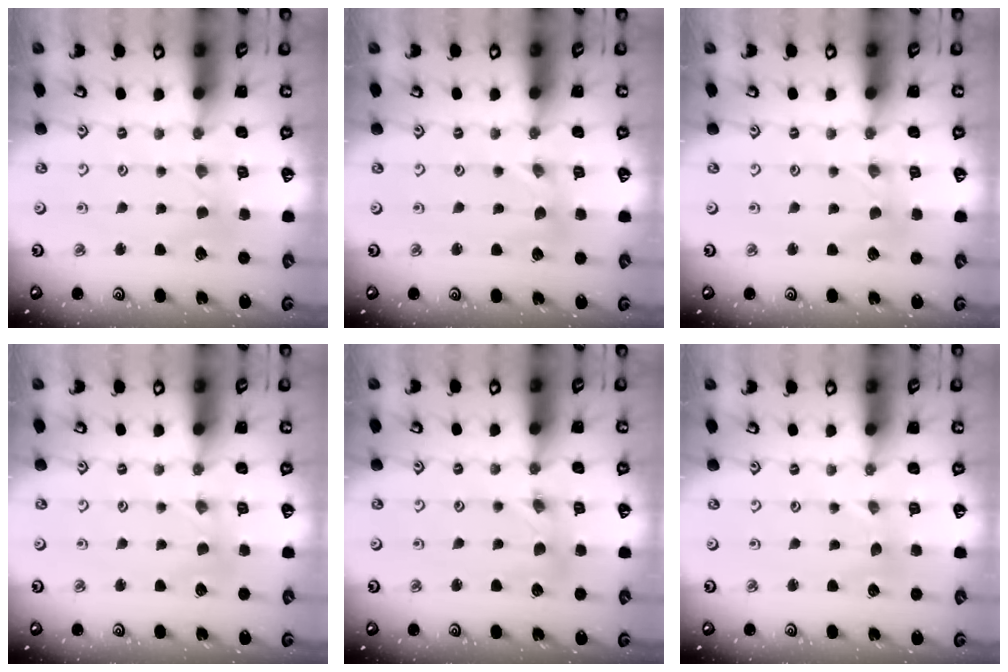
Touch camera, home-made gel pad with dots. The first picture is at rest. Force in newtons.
{"total": 0.0}
{"total": 0.0}
{"total": 1.0, "press": 1.0, "slide": 0.1}
{"total": 2.7, "press": 2.7, "slide": 0.3}
{"total": 0.0}